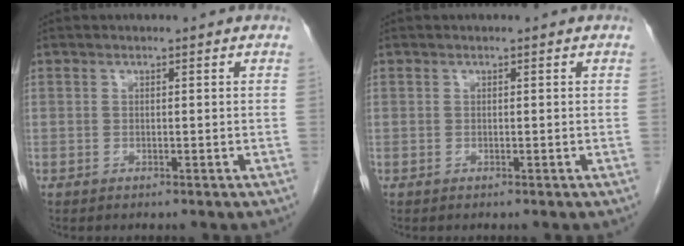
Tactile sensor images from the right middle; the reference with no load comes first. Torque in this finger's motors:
{"motor_torque": [-0.08, -0.11, -0.01, 0.00]}